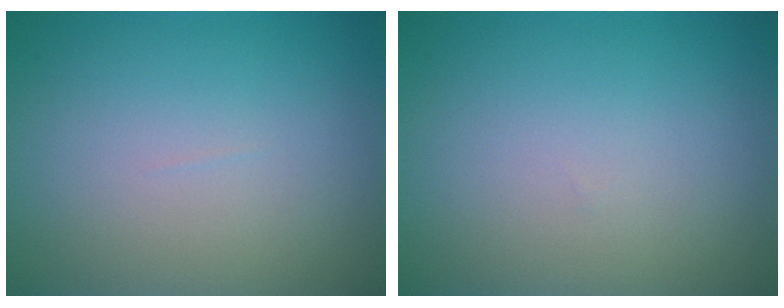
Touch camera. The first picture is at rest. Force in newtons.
{"total": 0.0}